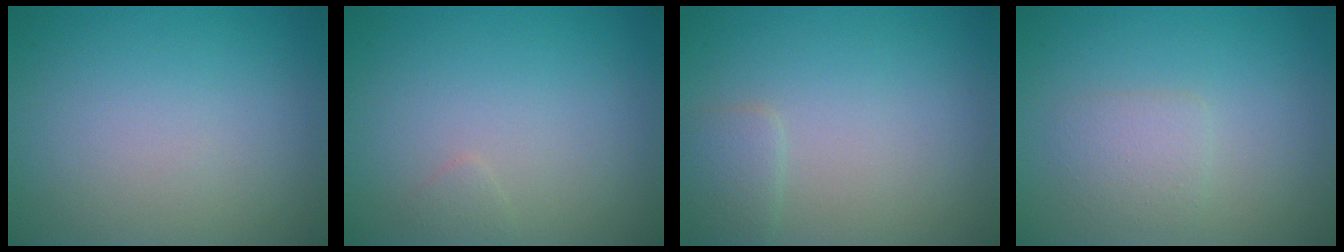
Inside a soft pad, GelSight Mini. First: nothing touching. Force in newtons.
{"total": 0.6, "press": 0.6, "slide": 0.0}
{"total": 1.5, "press": 1.5, "slide": 0.1}
{"total": 1.9, "press": 1.9, "slide": 0.0}